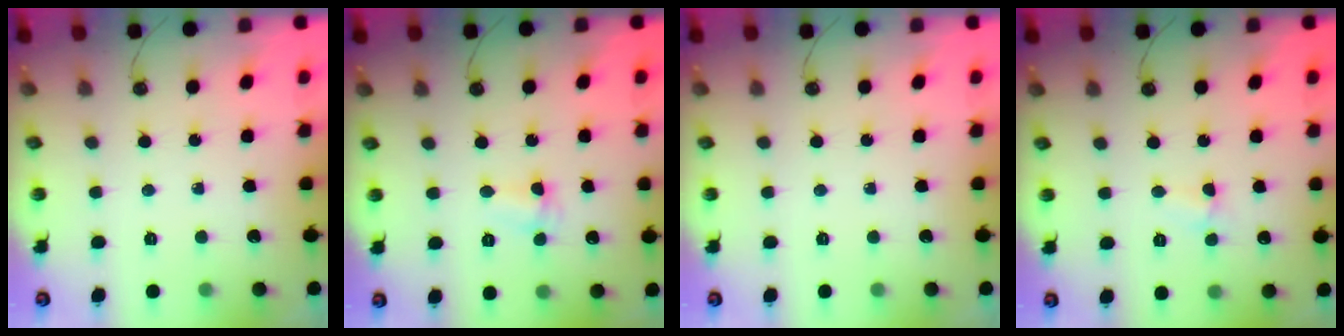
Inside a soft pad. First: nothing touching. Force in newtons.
{"total": 1.9, "press": 1.8, "slide": 0.5}
{"total": 0.0}
{"total": 3.0, "press": 2.9, "slide": 0.4}